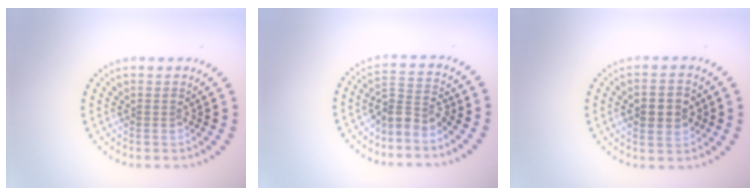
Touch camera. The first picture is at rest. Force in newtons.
{"total": 2.7, "press": 2.0, "slide": 1.8}
{"total": 4.4, "press": 4.4, "slide": 0.2}